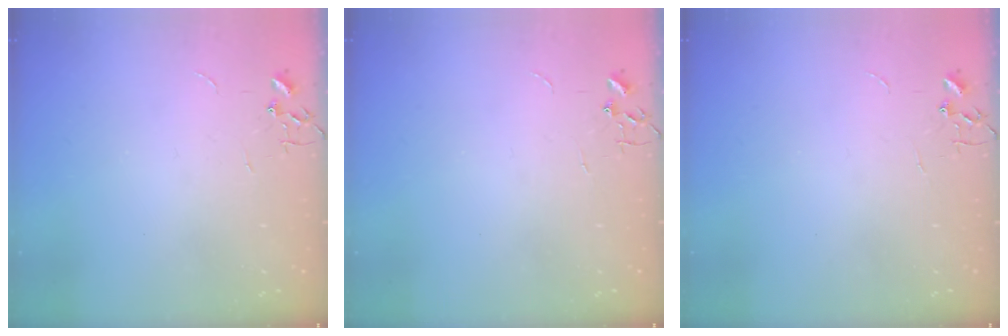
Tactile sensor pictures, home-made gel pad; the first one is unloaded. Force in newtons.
{"total": 0.0}
{"total": 0.0}